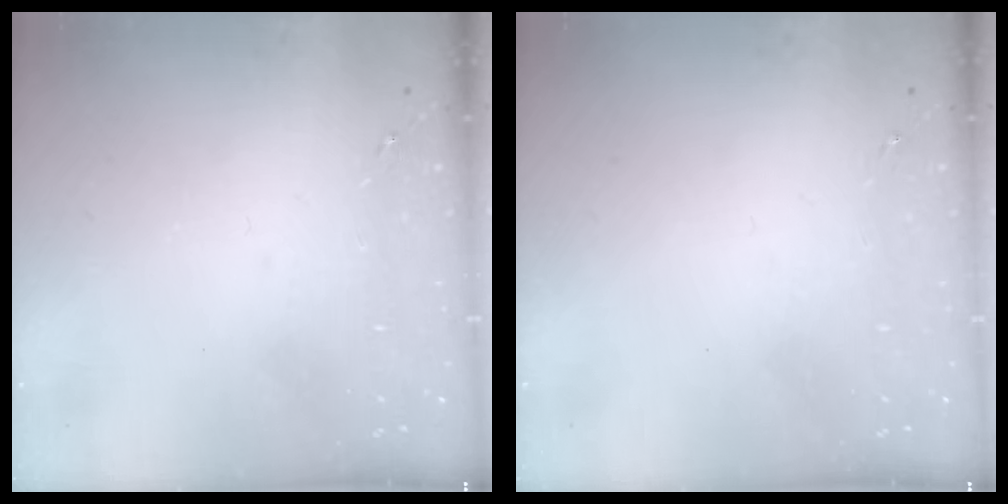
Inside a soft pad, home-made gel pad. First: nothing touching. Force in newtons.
{"total": 0.0}